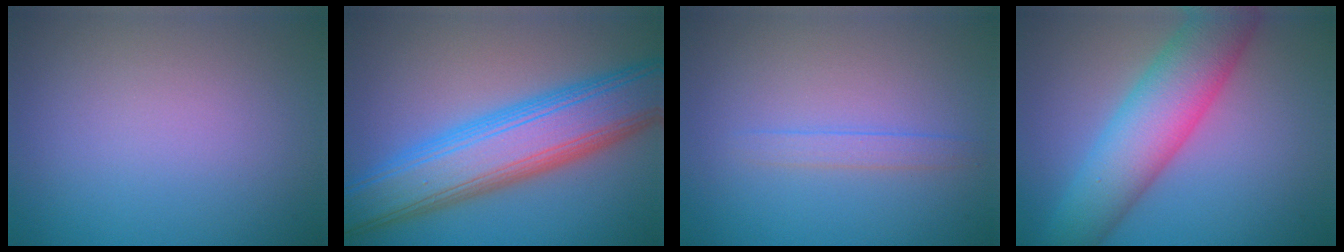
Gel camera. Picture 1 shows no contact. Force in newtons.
{"total": 10.1, "press": 10.1, "slide": 0.8}
{"total": 1.2, "press": 1.2, "slide": 0.2}
{"total": 8.5, "press": 8.5, "slide": 0.1}